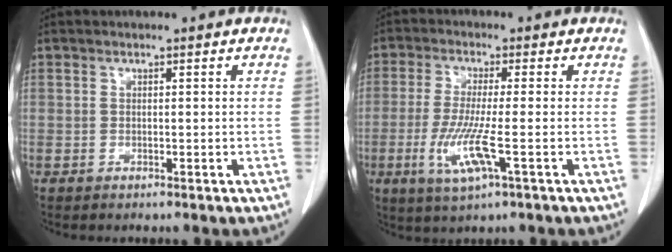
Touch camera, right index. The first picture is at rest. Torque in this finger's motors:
{"motor_torque": [0.53, 0.00, 0.35, 0.11]}